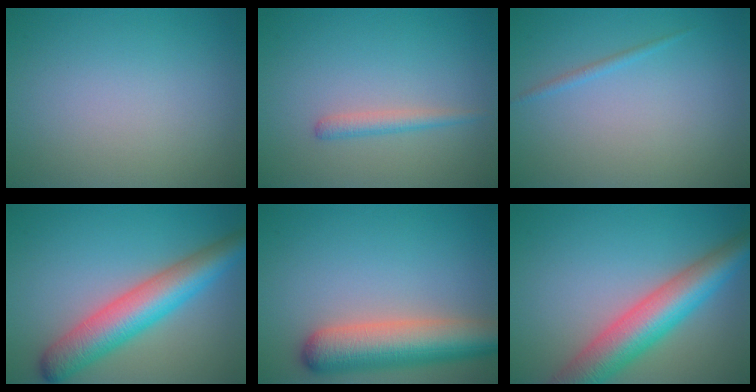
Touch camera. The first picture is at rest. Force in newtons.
{"total": 1.5, "press": 1.5, "slide": 0.1}
{"total": 0.8, "press": 0.8, "slide": 0.1}
{"total": 7.3, "press": 7.2, "slide": 0.3}
{"total": 7.5, "press": 7.5, "slide": 0.6}
{"total": 8.0, "press": 8.0, "slide": 0.3}